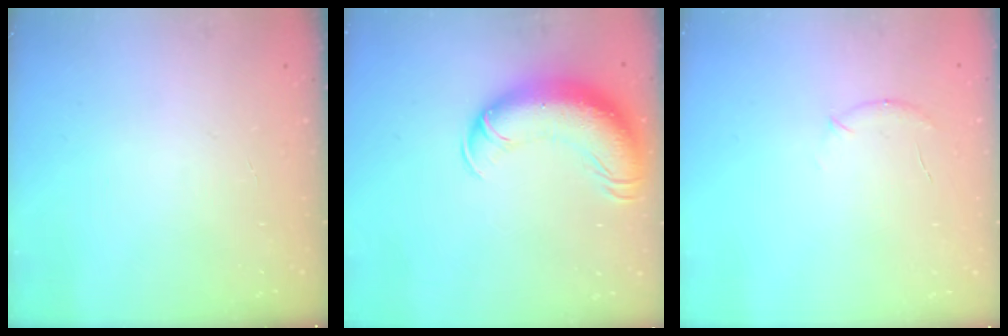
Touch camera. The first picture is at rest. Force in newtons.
{"total": 16.3, "press": 15.9, "slide": 3.9}
{"total": 6.1, "press": 5.9, "slide": 1.3}